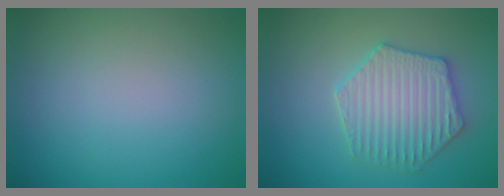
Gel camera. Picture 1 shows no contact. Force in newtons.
{"total": 4.7, "press": 4.2, "slide": 2.1}